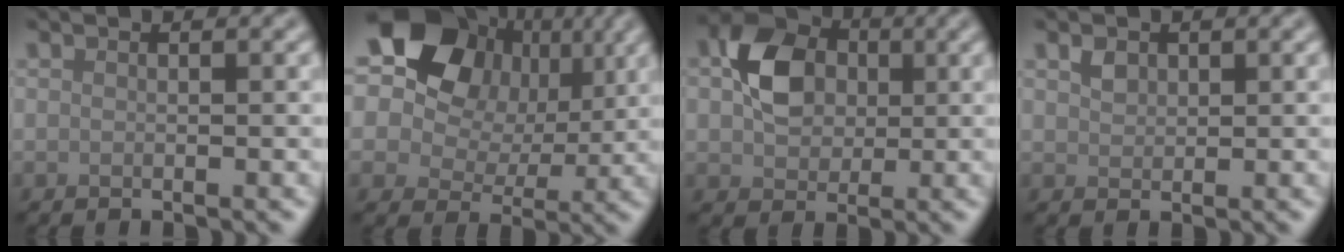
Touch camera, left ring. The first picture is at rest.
{"total": 15.4, "force": [6.0, 11.0, 8.8], "torque": [-0.153, 0.058, 0.084]}
{"total": 5.8, "force": [0.7, 4.6, 3.6], "torque": [-0.063, 0.010, 0.006]}
{"total": 1.1, "force": [0.6, 0.9, 0.4], "torque": [-0.010, 0.000, 0.012]}